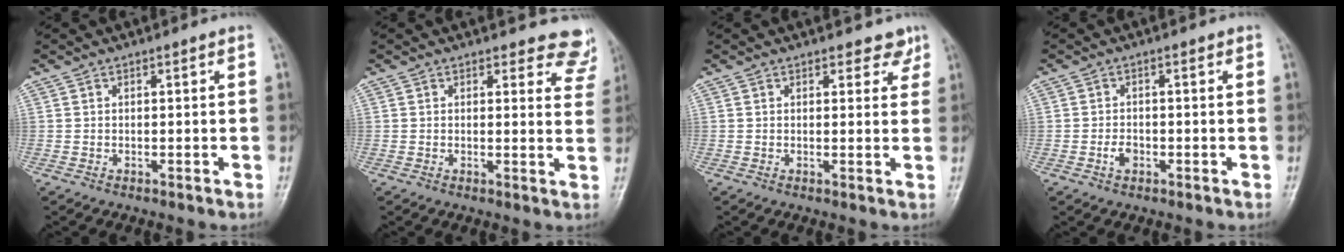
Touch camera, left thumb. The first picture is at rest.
{"total": 7.5, "force": [6.9, 2.9, 0.6], "torque": [0.046, -0.040, 0.044]}
{"total": 2.2, "force": [1.5, 1.2, 1.1], "torque": [0.003, -0.005, 0.014]}
{"total": 2.1, "force": [-0.8, 1.5, 1.3], "torque": [-0.019, 0.004, -0.018]}